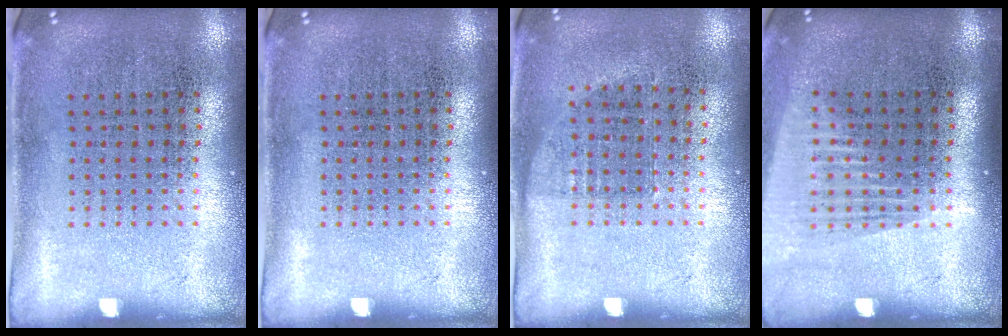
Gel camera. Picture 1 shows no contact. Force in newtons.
{"total": 0.0}
{"total": 0.7, "press": 0.6, "slide": 0.3}
{"total": 1.4, "press": 1.2, "slide": 0.7}